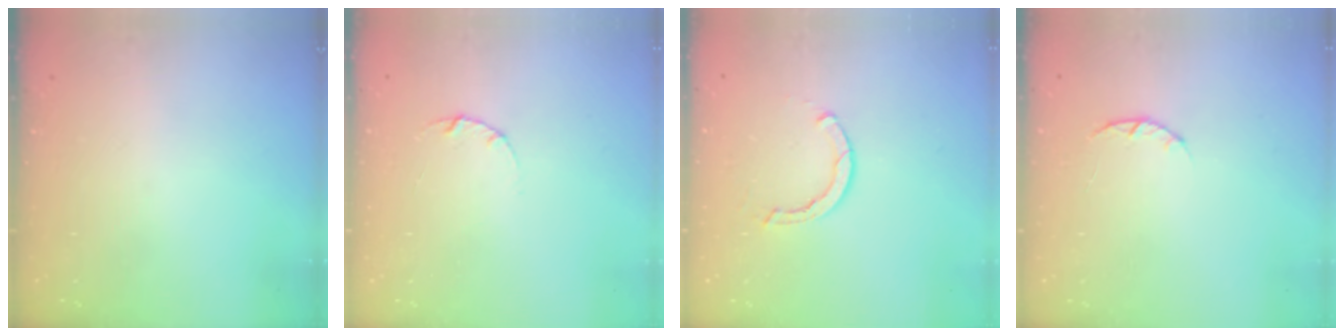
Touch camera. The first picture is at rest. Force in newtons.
{"total": 3.0, "press": 3.0, "slide": 0.4}
{"total": 2.3, "press": 2.3, "slide": 0.1}
{"total": 3.0, "press": 3.0, "slide": 0.4}